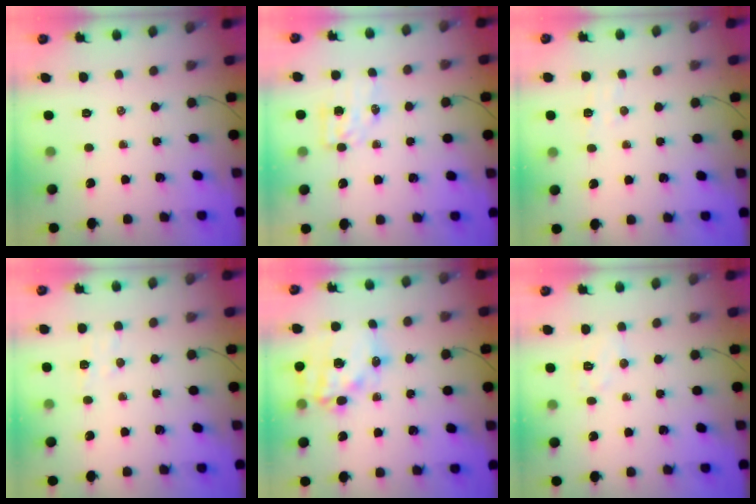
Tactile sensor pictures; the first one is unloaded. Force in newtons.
{"total": 5.4, "press": 5.4, "slide": 0.4}
{"total": 3.6, "press": 3.5, "slide": 0.9}
{"total": 4.5, "press": 4.4, "slide": 0.9}
{"total": 16.3, "press": 15.9, "slide": 3.5}
{"total": 5.7, "press": 5.6, "slide": 0.9}